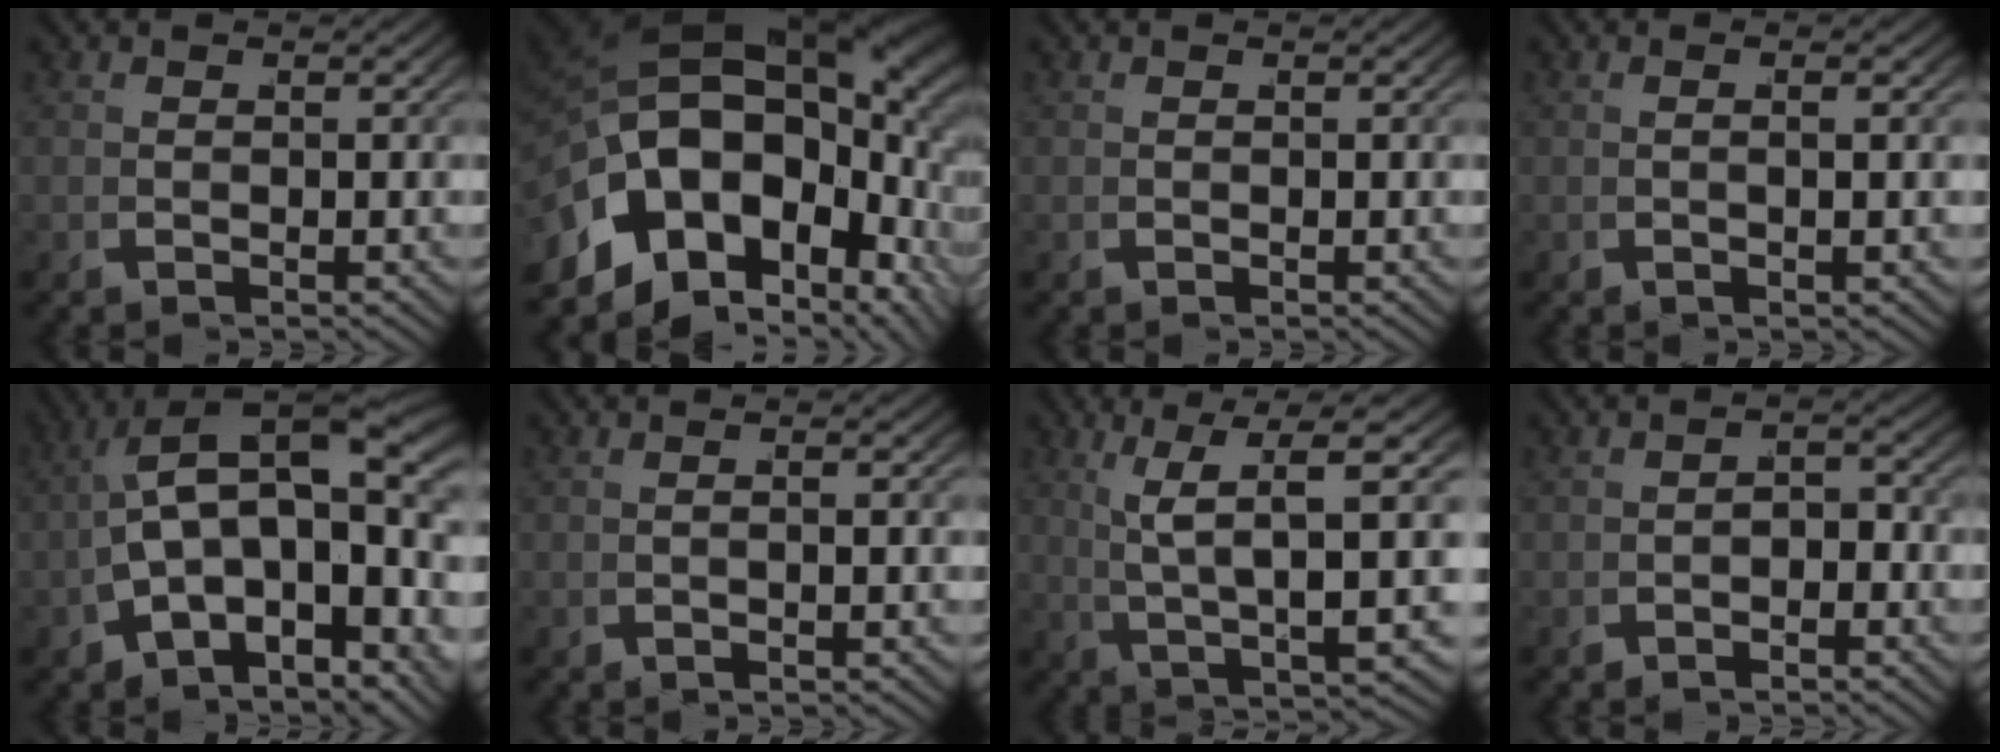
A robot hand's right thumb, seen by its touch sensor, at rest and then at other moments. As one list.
[{"total": 23.7, "force": [2.0, 15.9, 17.4], "torque": [-0.329, -0.015, 0.023]}, {"total": 0.0}, {"total": 1.3, "force": [-0.1, 0.1, 1.3], "torque": [-0.026, 0.010, -0.005]}, {"total": 13.1, "force": [-0.4, 8.3, 10.2], "torque": [-0.193, -0.034, 0.002]}, {"total": 1.1, "force": [-0.4, 0.1, 1.0], "torque": [-0.022, 0.010, -0.009]}, {"total": 9.9, "force": [2.7, 3.2, 9.0], "torque": [-0.131, 0.011, 0.043]}, {"total": 1.5, "force": [-1.0, 0.7, 0.8], "torque": [-0.005, -0.004, -0.019]}]